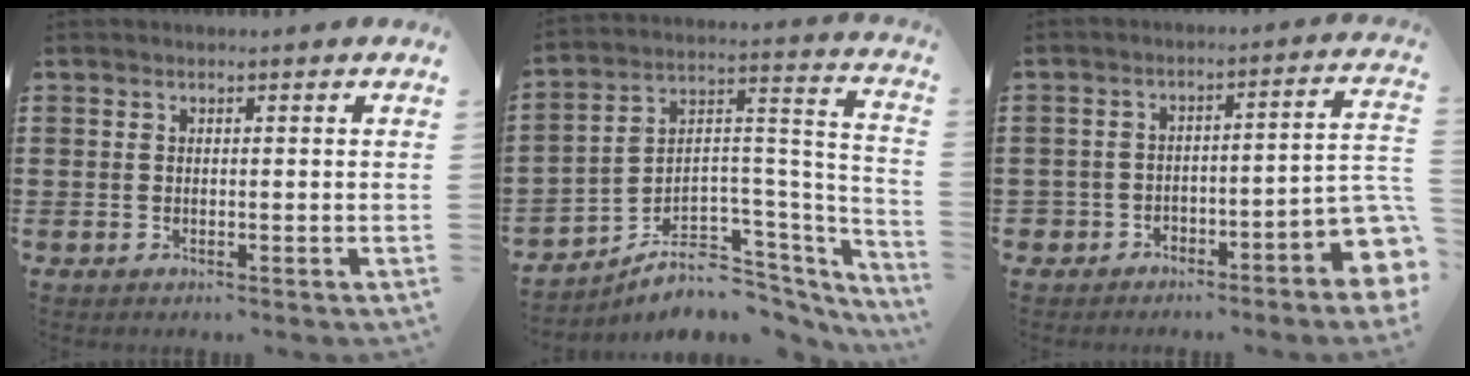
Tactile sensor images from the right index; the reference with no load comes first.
{"total": 6.1, "force": [-3.9, 4.1, 2.4], "torque": [-0.051, -0.007, -0.066]}
{"total": 4.6, "force": [-3.7, 1.3, 2.3], "torque": [-0.038, -0.006, -0.074]}